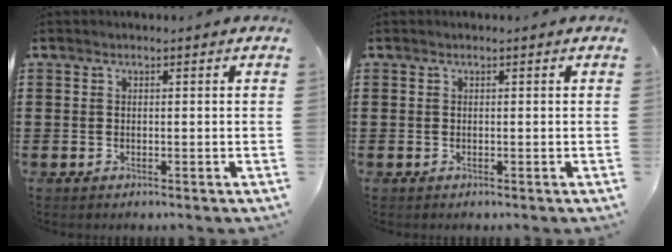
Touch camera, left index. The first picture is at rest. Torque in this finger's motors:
{"motor_torque": [0.00, 0.00, 0.00, -0.01]}